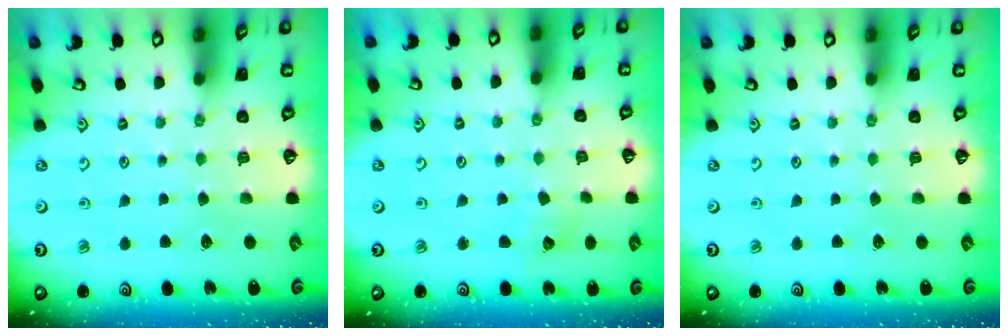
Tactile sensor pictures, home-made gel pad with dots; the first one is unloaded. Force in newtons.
{"total": 4.5, "press": 4.4, "slide": 0.7}
{"total": 0.0}